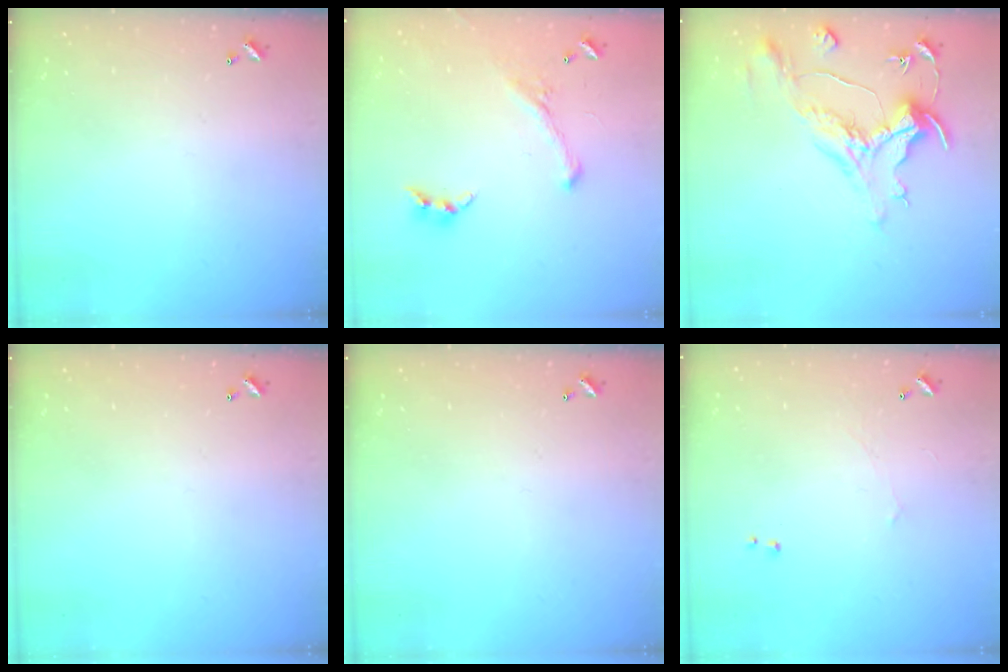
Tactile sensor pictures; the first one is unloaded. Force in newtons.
{"total": 1.4, "press": 0.6, "slide": 1.2}
{"total": 1.5, "press": 0.8, "slide": 1.2}
{"total": 0.0}
{"total": 0.0}
{"total": 0.7, "press": 0.1, "slide": 0.7}